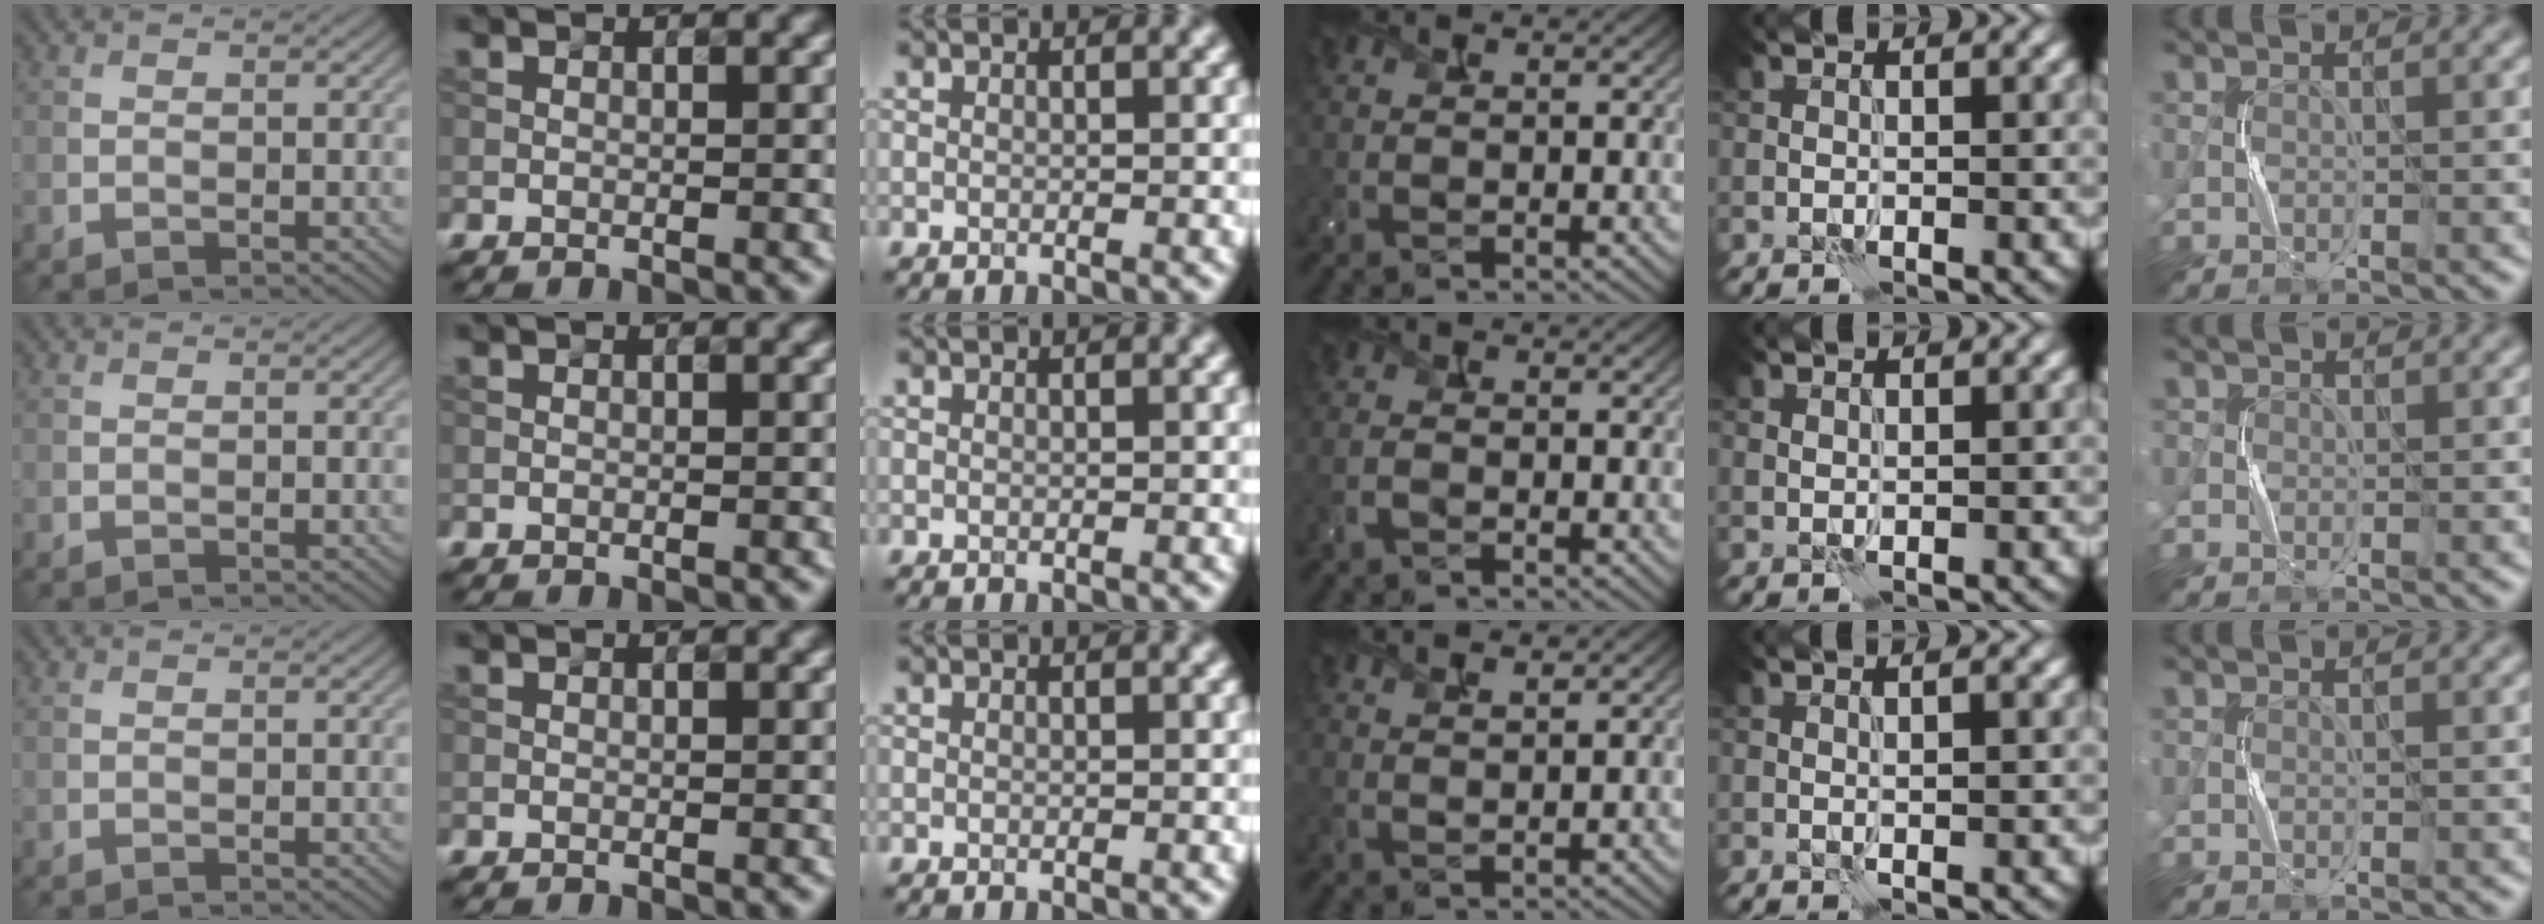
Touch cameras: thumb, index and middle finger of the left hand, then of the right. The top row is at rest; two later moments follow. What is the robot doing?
{"motion": "squeeze", "object": "bubble wrap"}